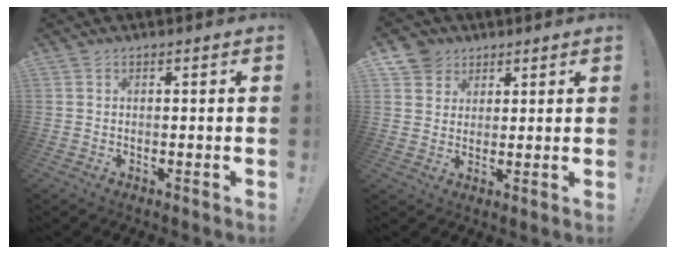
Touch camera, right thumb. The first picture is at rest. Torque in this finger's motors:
{"motor_torque": [0.07, 0.07, 0.18, 0.03, 0.08]}